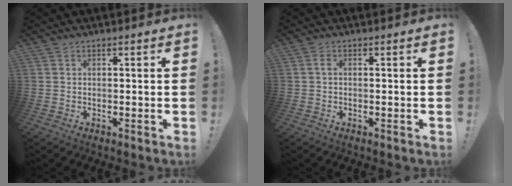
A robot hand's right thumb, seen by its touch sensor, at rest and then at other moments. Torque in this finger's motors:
{"motor_torque": [0.03, 0.06, 0.17, -0.26, 0.05]}